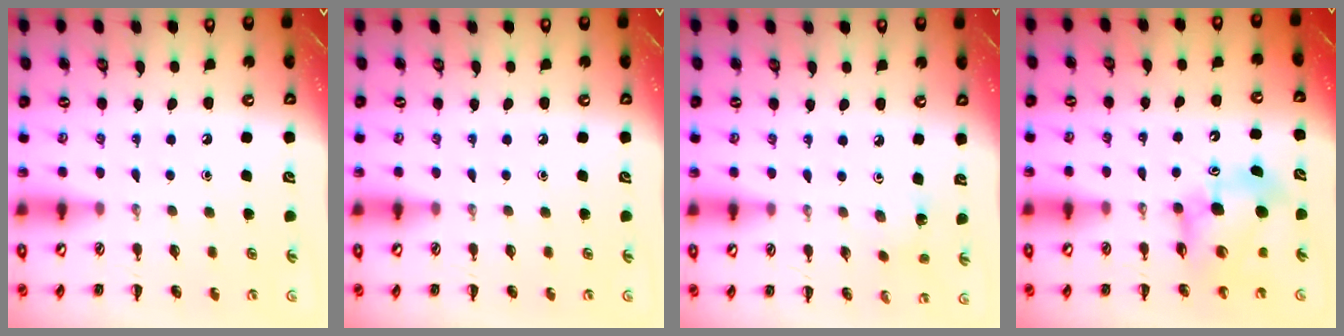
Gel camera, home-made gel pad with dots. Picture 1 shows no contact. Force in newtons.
{"total": 0.0}
{"total": 1.5, "press": 1.4, "slide": 0.5}
{"total": 10.2, "press": 10.0, "slide": 2.3}